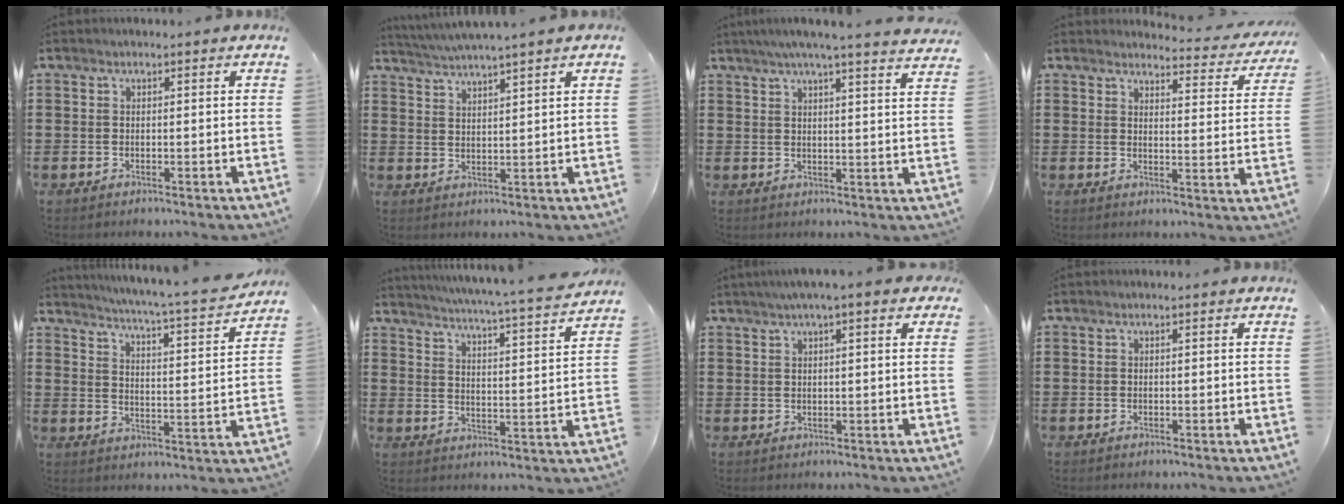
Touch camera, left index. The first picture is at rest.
{"total": 3.0, "force": [2.8, -0.7, 0.9], "torque": [-0.026, -0.012, 0.050]}
{"total": 4.8, "force": [4.2, -0.8, 2.1], "torque": [-0.056, -0.015, 0.071]}
{"total": 3.6, "force": [3.4, 0.4, 0.9], "torque": [-0.018, -0.027, 0.055]}
{"total": 4.9, "force": [4.4, -1.0, 1.9], "torque": [-0.060, -0.043, 0.066]}
{"total": 4.7, "force": [4.2, -1.1, 1.7], "torque": [-0.054, -0.043, 0.064]}
{"total": 3.1, "force": [2.0, 0.1, 2.4], "torque": [-0.051, 0.007, 0.035]}
{"total": 0.0}